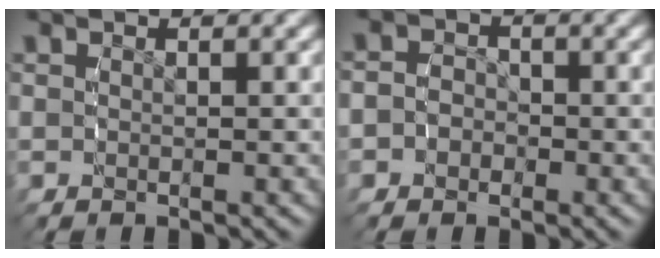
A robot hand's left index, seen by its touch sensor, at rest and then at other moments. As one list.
[{"total": 2.7, "force": [-1.2, 2.3, 0.5], "torque": [-0.011, -0.013, -0.023]}]